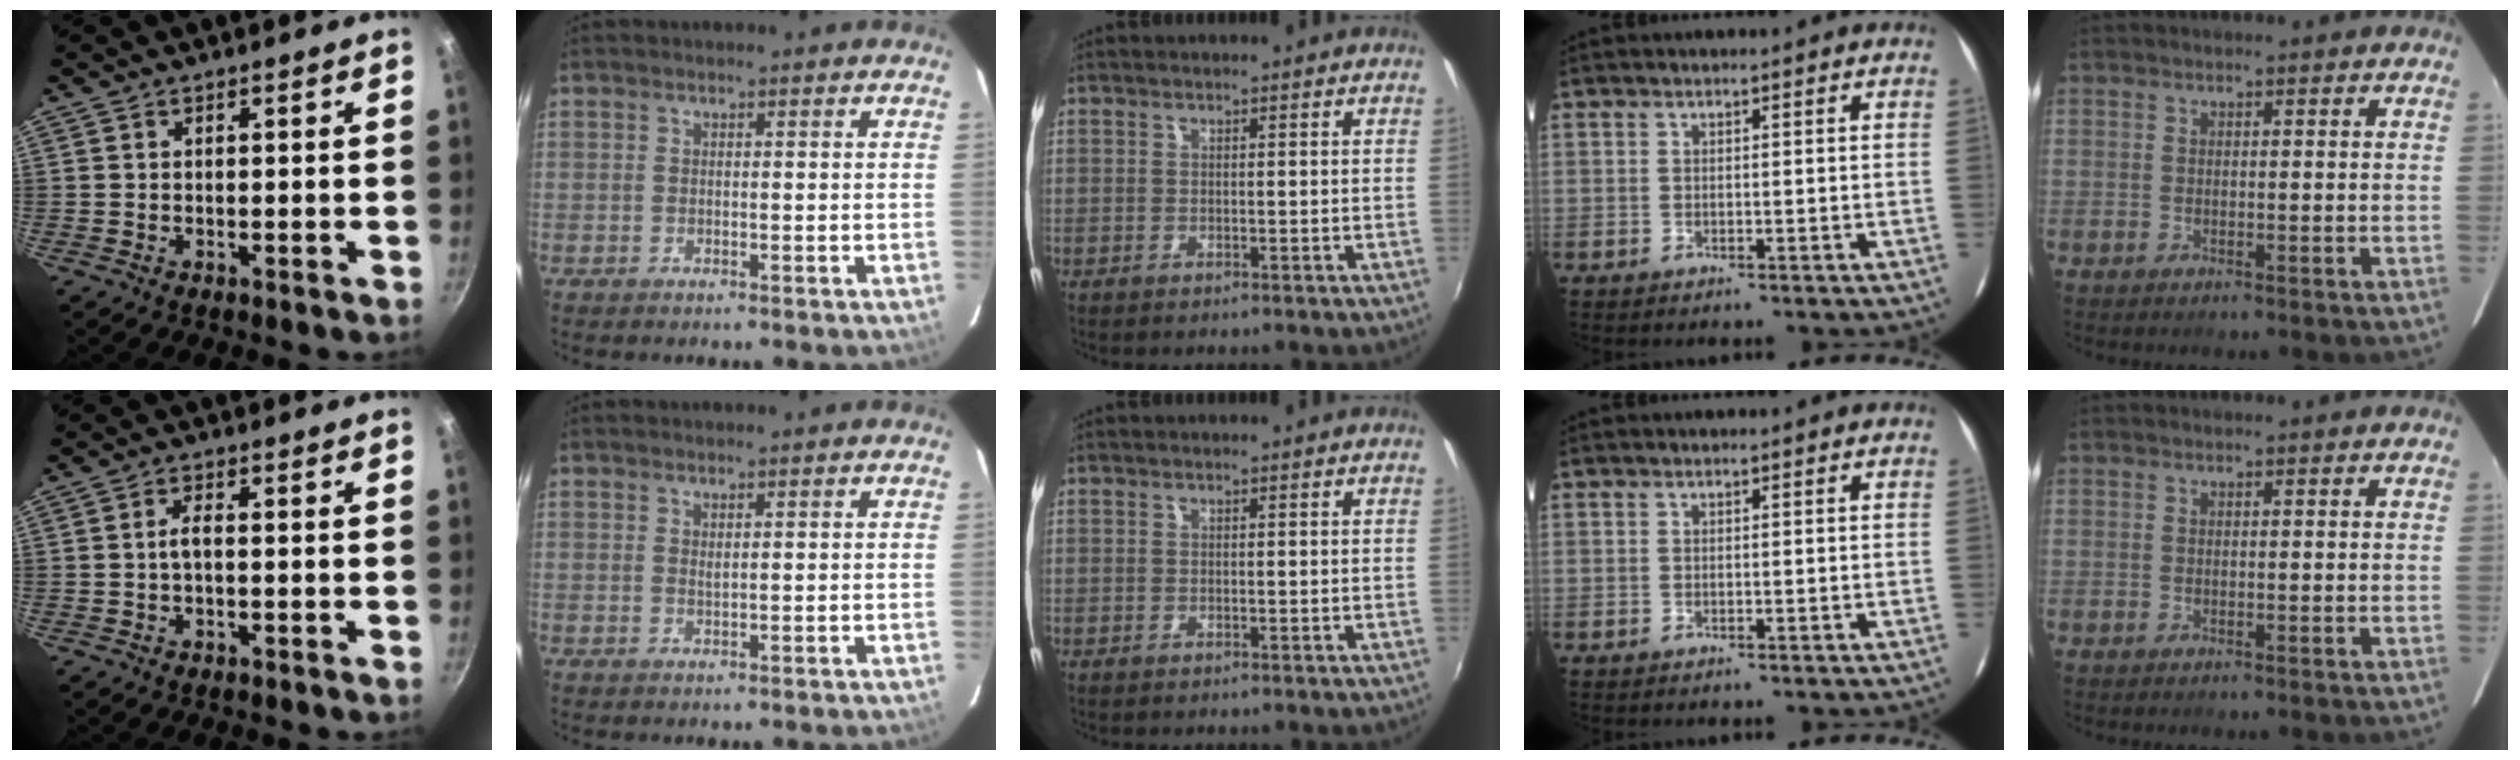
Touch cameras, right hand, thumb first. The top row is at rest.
{"thumb": {"total": 2.2, "force": [-0.4, 0.8, 2.0], "torque": [-0.043, 0.013, -0.010]}, "index": {"total": 0.7, "force": [0.5, 0.1, 0.5], "torque": [-0.009, 0.001, 0.010]}}